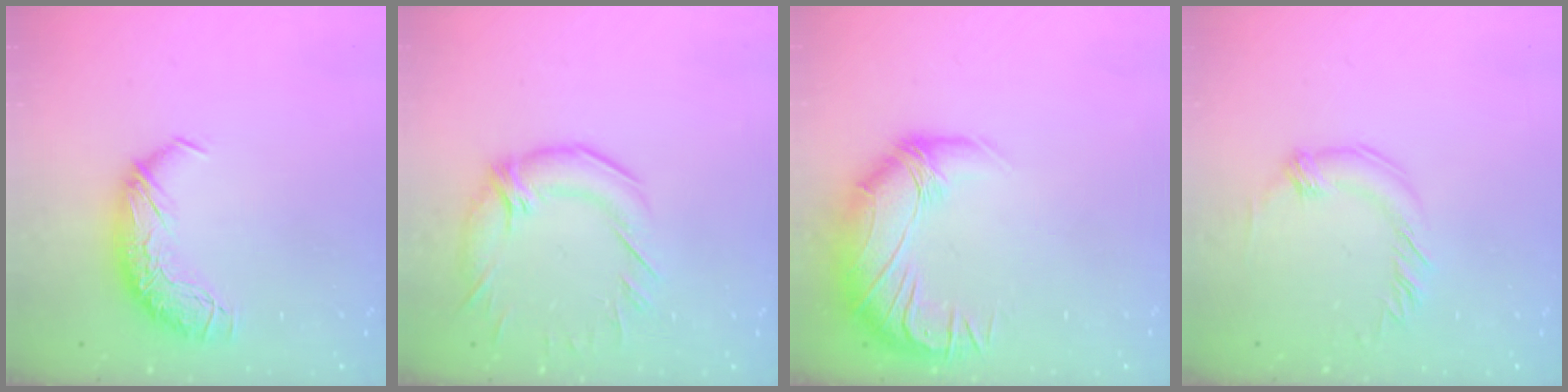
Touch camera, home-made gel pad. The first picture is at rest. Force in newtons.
{"total": 2.3, "press": 0.9, "slide": 2.1}
{"total": 3.2, "press": 0.9, "slide": 3.0}
{"total": 2.1, "press": 2.0, "slide": 0.5}